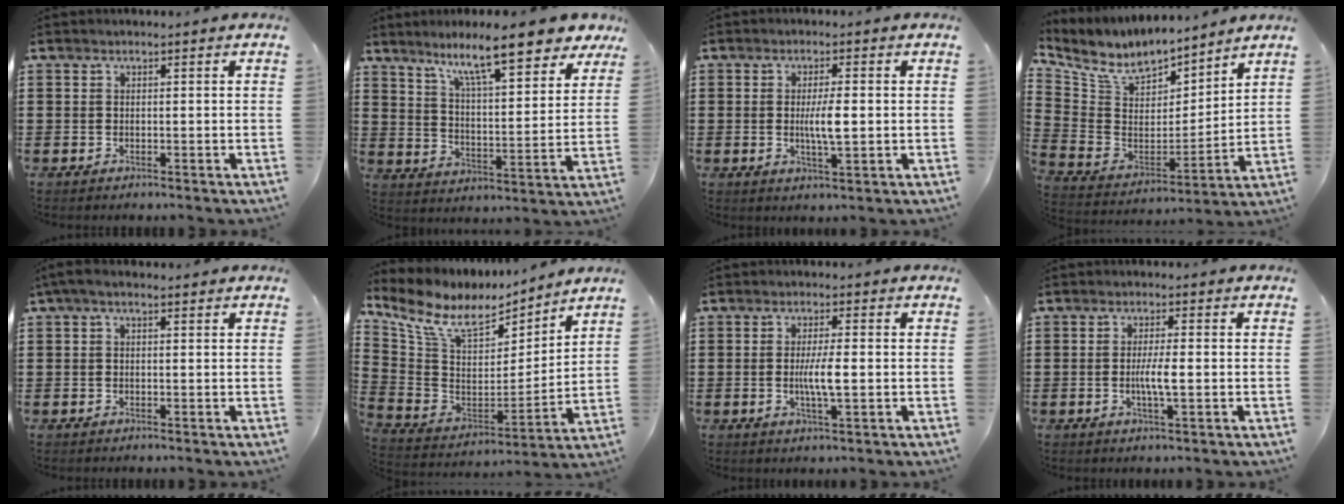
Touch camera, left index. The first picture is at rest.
{"total": 11.2, "force": [9.0, 1.3, 6.5], "torque": [-0.129, -0.043, 0.150]}
{"total": 4.3, "force": [0.0, 0.9, 4.2], "torque": [-0.076, 0.000, -0.003]}
{"total": 8.0, "force": [6.7, 3.6, 2.5], "torque": [-0.092, -0.040, 0.120]}
{"total": 1.5, "force": [0.3, 0.4, 1.4], "torque": [-0.026, 0.002, 0.005]}
{"total": 10.0, "force": [7.2, 4.7, 5.2], "torque": [-0.138, -0.038, 0.128]}
{"total": 4.5, "force": [-0.3, 0.8, 4.4], "torque": [-0.085, -0.002, -0.011]}
{"total": 3.8, "force": [-0.4, 0.6, 3.7], "torque": [-0.073, -0.003, -0.011]}